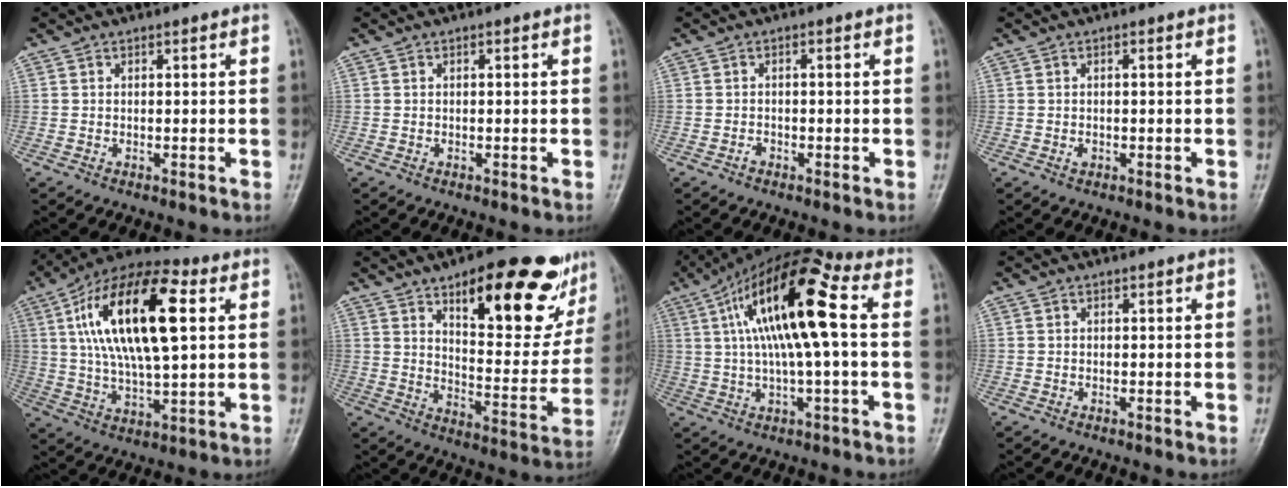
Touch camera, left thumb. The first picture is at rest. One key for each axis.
{"total": 0.0}
{"total": 1.0, "fx": -0.8, "fy": 0.6, "fz": 0.4, "tx": -0.005, "ty": 0.003, "tz": -0.015}
{"total": 1.0, "fx": -0.3, "fy": 0.7, "fz": 0.7, "tx": -0.008, "ty": 0.003, "tz": -0.005}
{"total": 21.9, "fx": 5.5, "fy": 9.0, "fz": 19.2, "tx": -0.338, "ty": 0.009, "tz": 0.086}
{"total": 23.9, "fx": 13.8, "fy": 8.7, "fz": 17.4, "tx": -0.186, "ty": -0.055, "tz": 0.201}
{"total": 16.8, "fx": 2.7, "fy": 4.5, "fz": 16.0, "tx": -0.295, "ty": 0.033, "tz": 0.039}
{"total": 0.0}